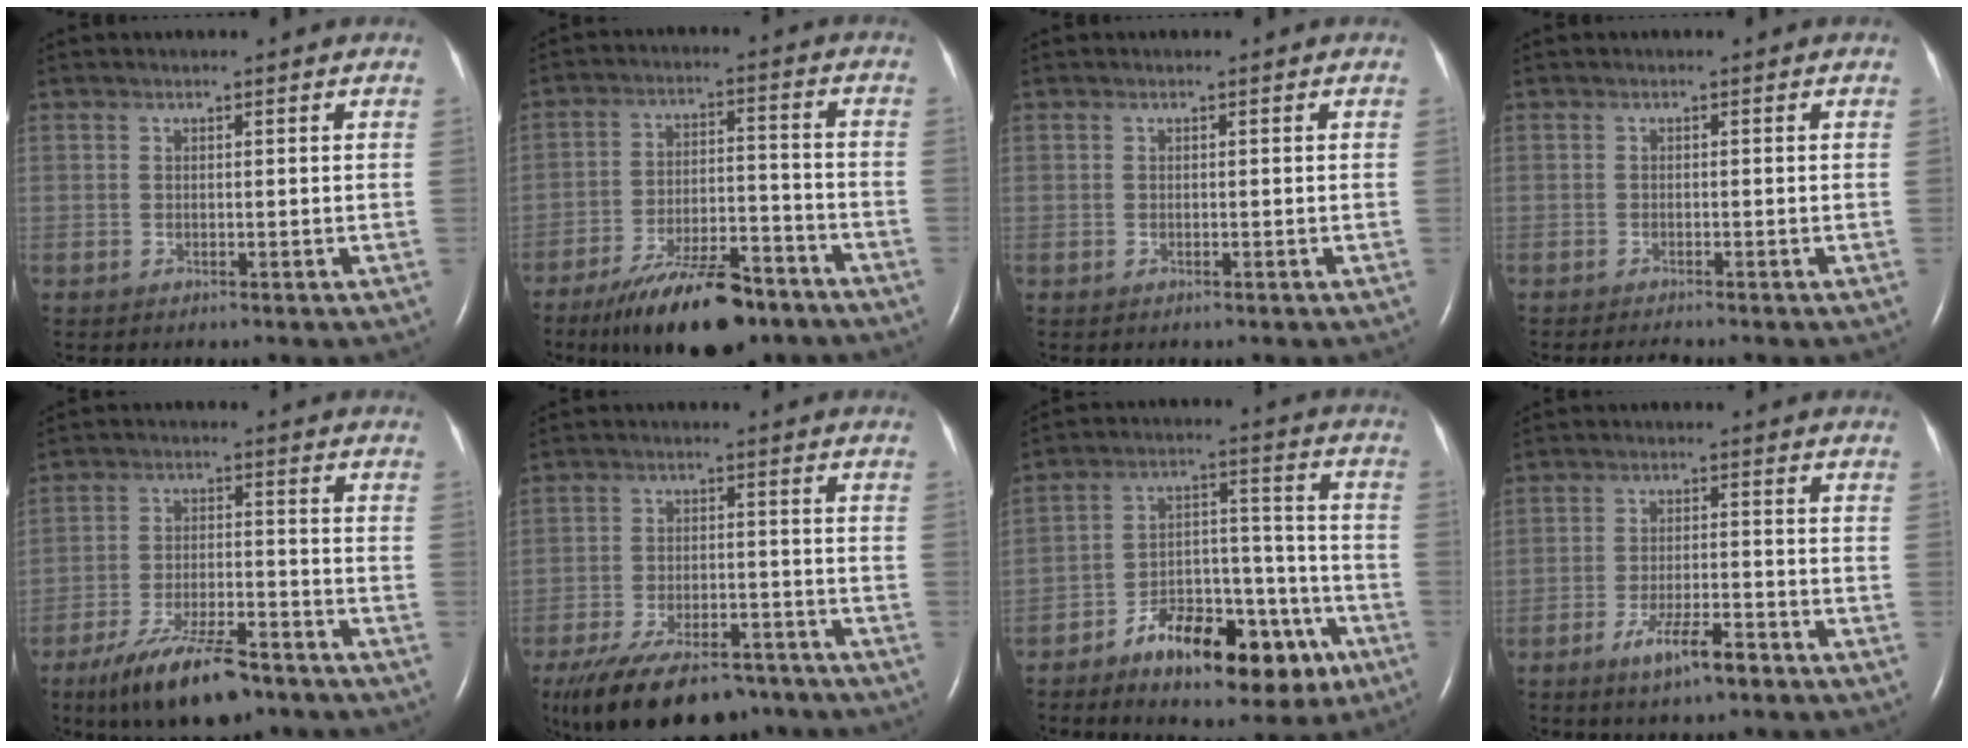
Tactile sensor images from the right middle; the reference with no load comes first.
{"total": 14.3, "force": [-10.5, 4.3, 8.8], "torque": [-0.143, 0.001, -0.173]}
{"total": 0.0}
{"total": 1.1, "force": [-1.1, -0.1, 0.2], "torque": [-0.009, -0.006, -0.015]}
{"total": 11.7, "force": [-8.4, 2.9, 7.5], "torque": [-0.139, -0.017, -0.145]}
{"total": 18.2, "force": [-13.8, 7.3, 9.4], "torque": [-0.187, -0.019, -0.206]}
{"total": 16.5, "force": [-9.6, 7.0, 11.5], "torque": [-0.166, 0.032, -0.140]}
{"total": 6.0, "force": [-3.9, 1.0, 4.4], "torque": [-0.086, -0.004, -0.067]}